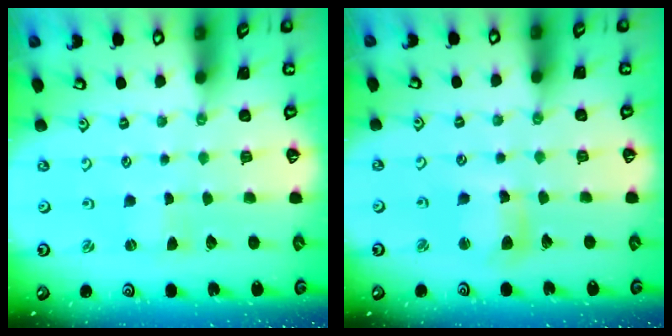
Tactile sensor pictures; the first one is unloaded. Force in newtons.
{"total": 7.6, "press": 7.6, "slide": 1.1}